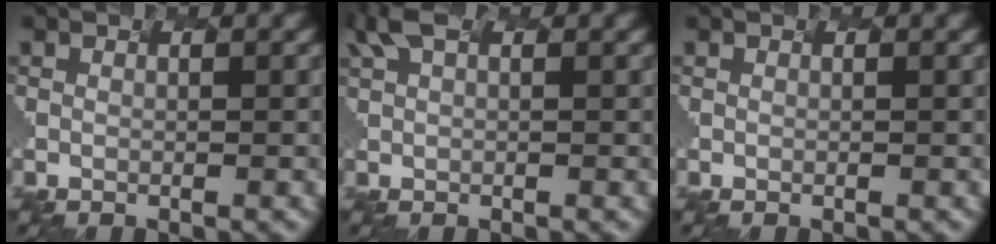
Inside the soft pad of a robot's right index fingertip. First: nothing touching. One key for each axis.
{"total": 1.5, "fx": 1.0, "fy": 0.0, "fz": 1.2, "tx": -0.037, "ty": 0.008, "tz": 0.040}
{"total": 0.0}